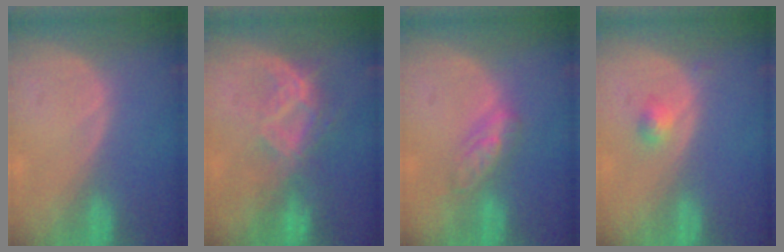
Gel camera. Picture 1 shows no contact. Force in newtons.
{"total": 7.0, "press": 6.8, "slide": 1.7}
{"total": 4.7, "press": 4.4, "slide": 1.4}
{"total": 2.0, "press": 1.8, "slide": 0.8}